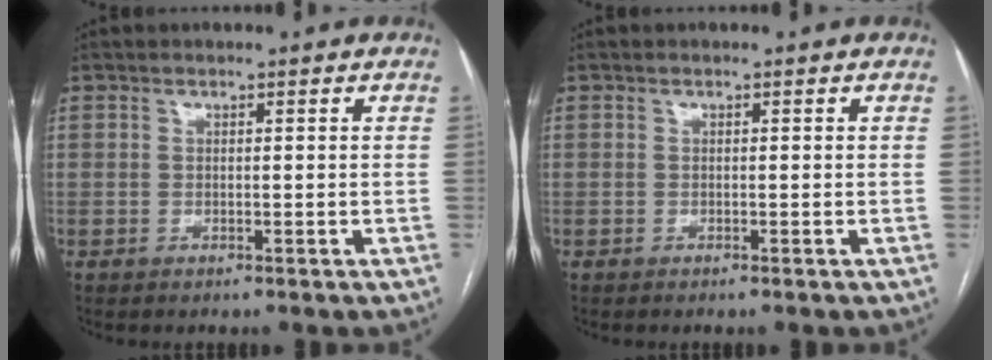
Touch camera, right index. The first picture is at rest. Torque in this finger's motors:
{"motor_torque": [0.07, -0.04, -0.01, 0.01]}